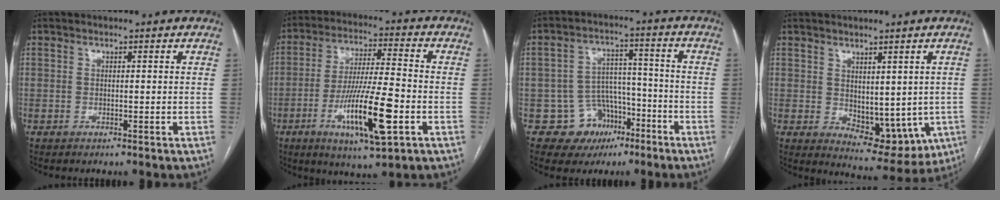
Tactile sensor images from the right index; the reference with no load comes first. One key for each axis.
{"total": 14.4, "fx": -4.9, "fy": 1.7, "fz": 13.4, "tx": -0.250, "ty": -0.015, "tz": -0.081}
{"total": 8.4, "fx": -4.2, "fy": 7.1, "fz": 1.4, "tx": -0.007, "ty": 0.030, "tz": -0.056}
{"total": 10.1, "fx": -1.0, "fy": 6.1, "fz": 7.9, "tx": -0.081, "ty": -0.007, "tz": 0.008}